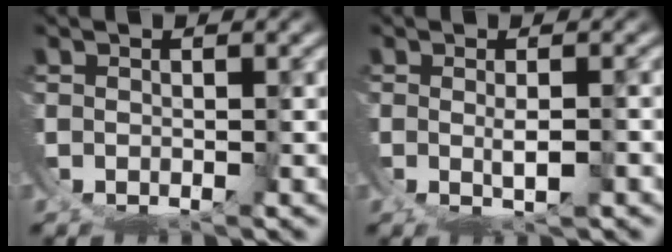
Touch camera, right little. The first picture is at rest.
{"total": 1.9, "force": [-0.2, -0.6, 1.8], "torque": [-0.025, -0.003, 0.000]}